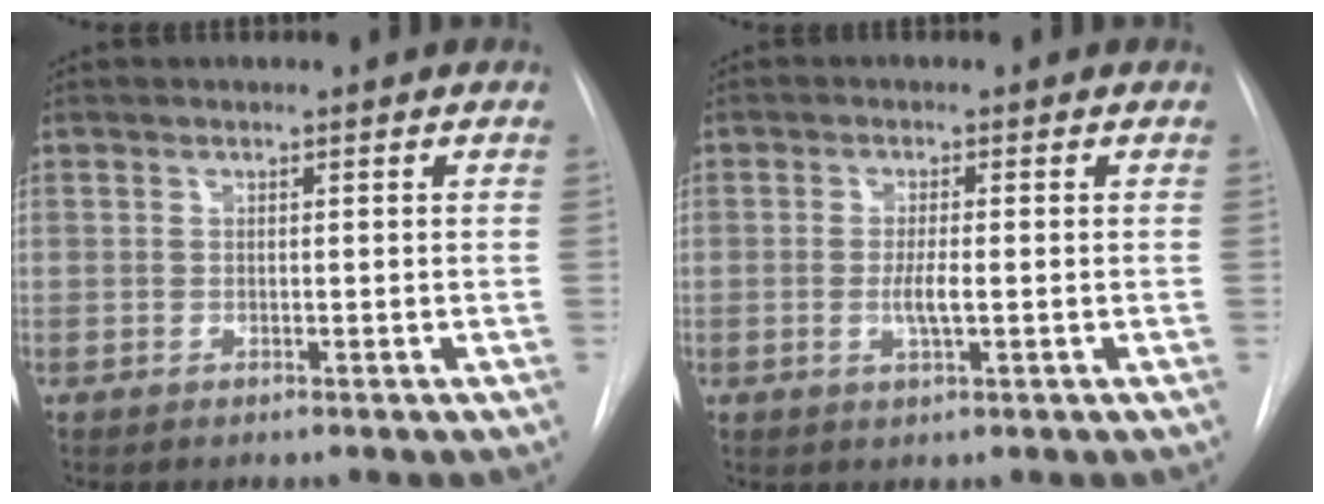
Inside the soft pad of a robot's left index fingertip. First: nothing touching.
{"total": 2.8, "force": [-1.2, 0.2, 2.5], "torque": [-0.049, -0.010, -0.017]}